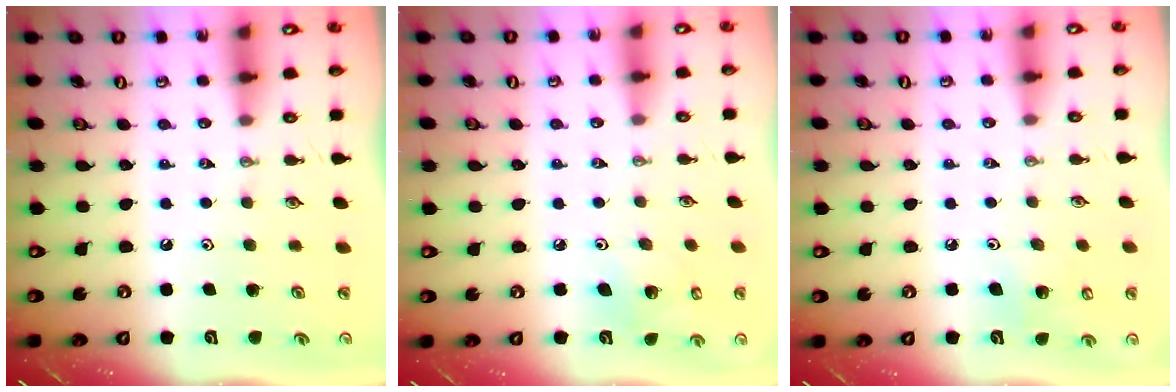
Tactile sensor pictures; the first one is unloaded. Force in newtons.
{"total": 4.7, "press": 4.5, "slide": 1.3}
{"total": 6.5, "press": 6.4, "slide": 1.5}